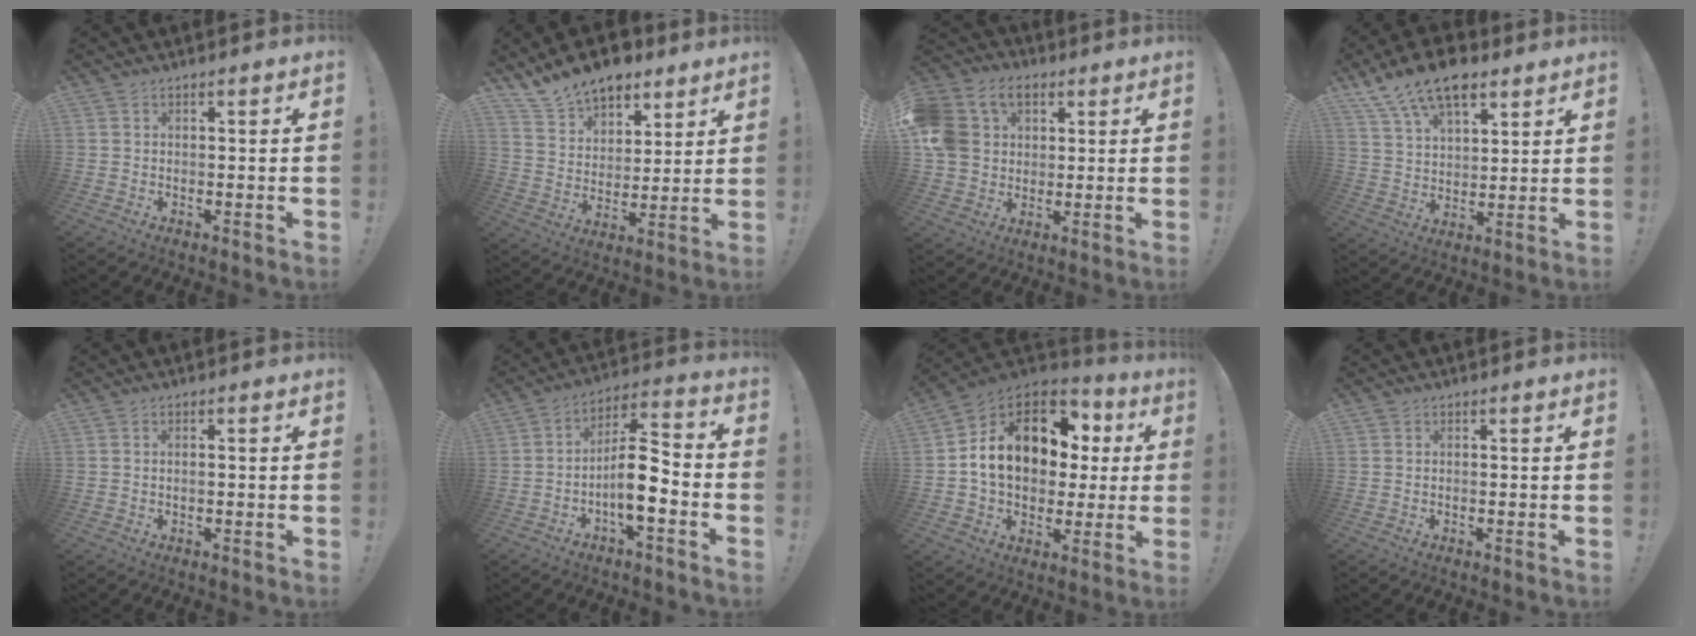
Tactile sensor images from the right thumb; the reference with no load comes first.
{"total": 13.1, "force": [10.5, 6.9, 3.7], "torque": [-0.075, -0.078, 0.198]}
{"total": 15.1, "force": [4.8, 11.9, 7.9], "torque": [-0.148, -0.009, 0.098]}
{"total": 13.7, "force": [9.2, 6.7, 7.6], "torque": [-0.133, -0.052, 0.168]}
{"total": 0.8, "force": [-0.2, 0.1, 0.7], "torque": [-0.014, 0.000, -0.002]}
{"total": 12.5, "force": [-3.9, 4.2, 11.2], "torque": [-0.186, 0.020, -0.065]}
{"total": 17.9, "force": [4.2, 13.2, 11.4], "torque": [-0.169, -0.001, 0.091]}
{"total": 0.0}